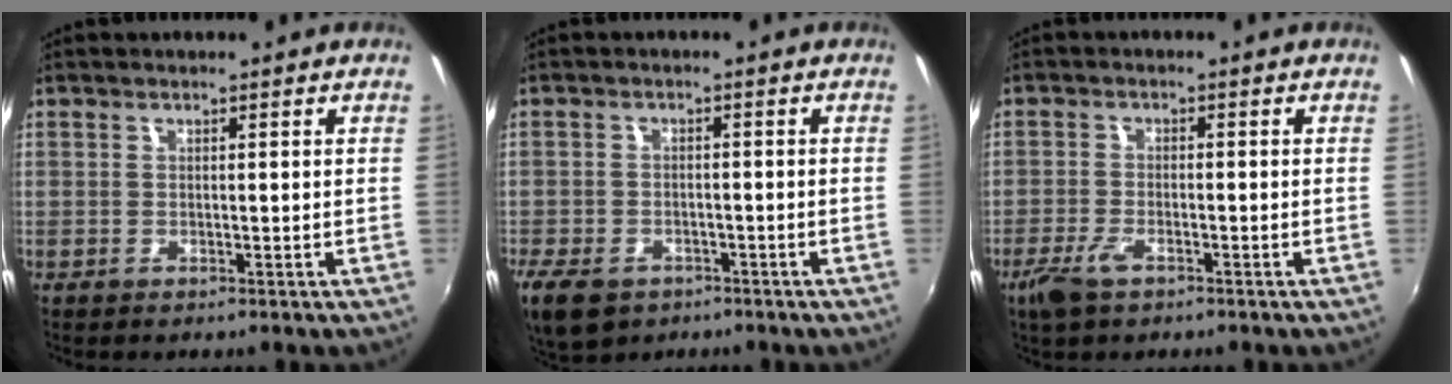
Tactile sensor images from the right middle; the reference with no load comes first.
{"total": 9.1, "force": [-5.7, 5.5, 4.5], "torque": [-0.117, -0.025, -0.100]}
{"total": 4.8, "force": [-3.1, 1.8, 3.2], "torque": [-0.085, -0.009, -0.061]}